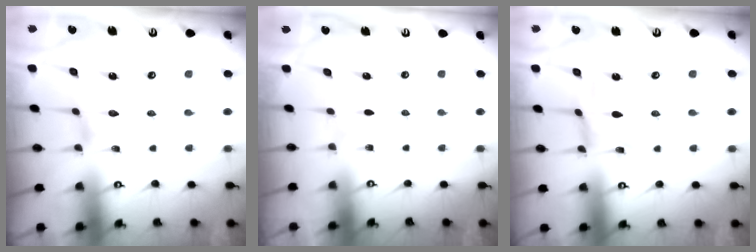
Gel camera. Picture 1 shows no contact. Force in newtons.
{"total": 0.0}
{"total": 1.5, "press": 1.5, "slide": 0.3}